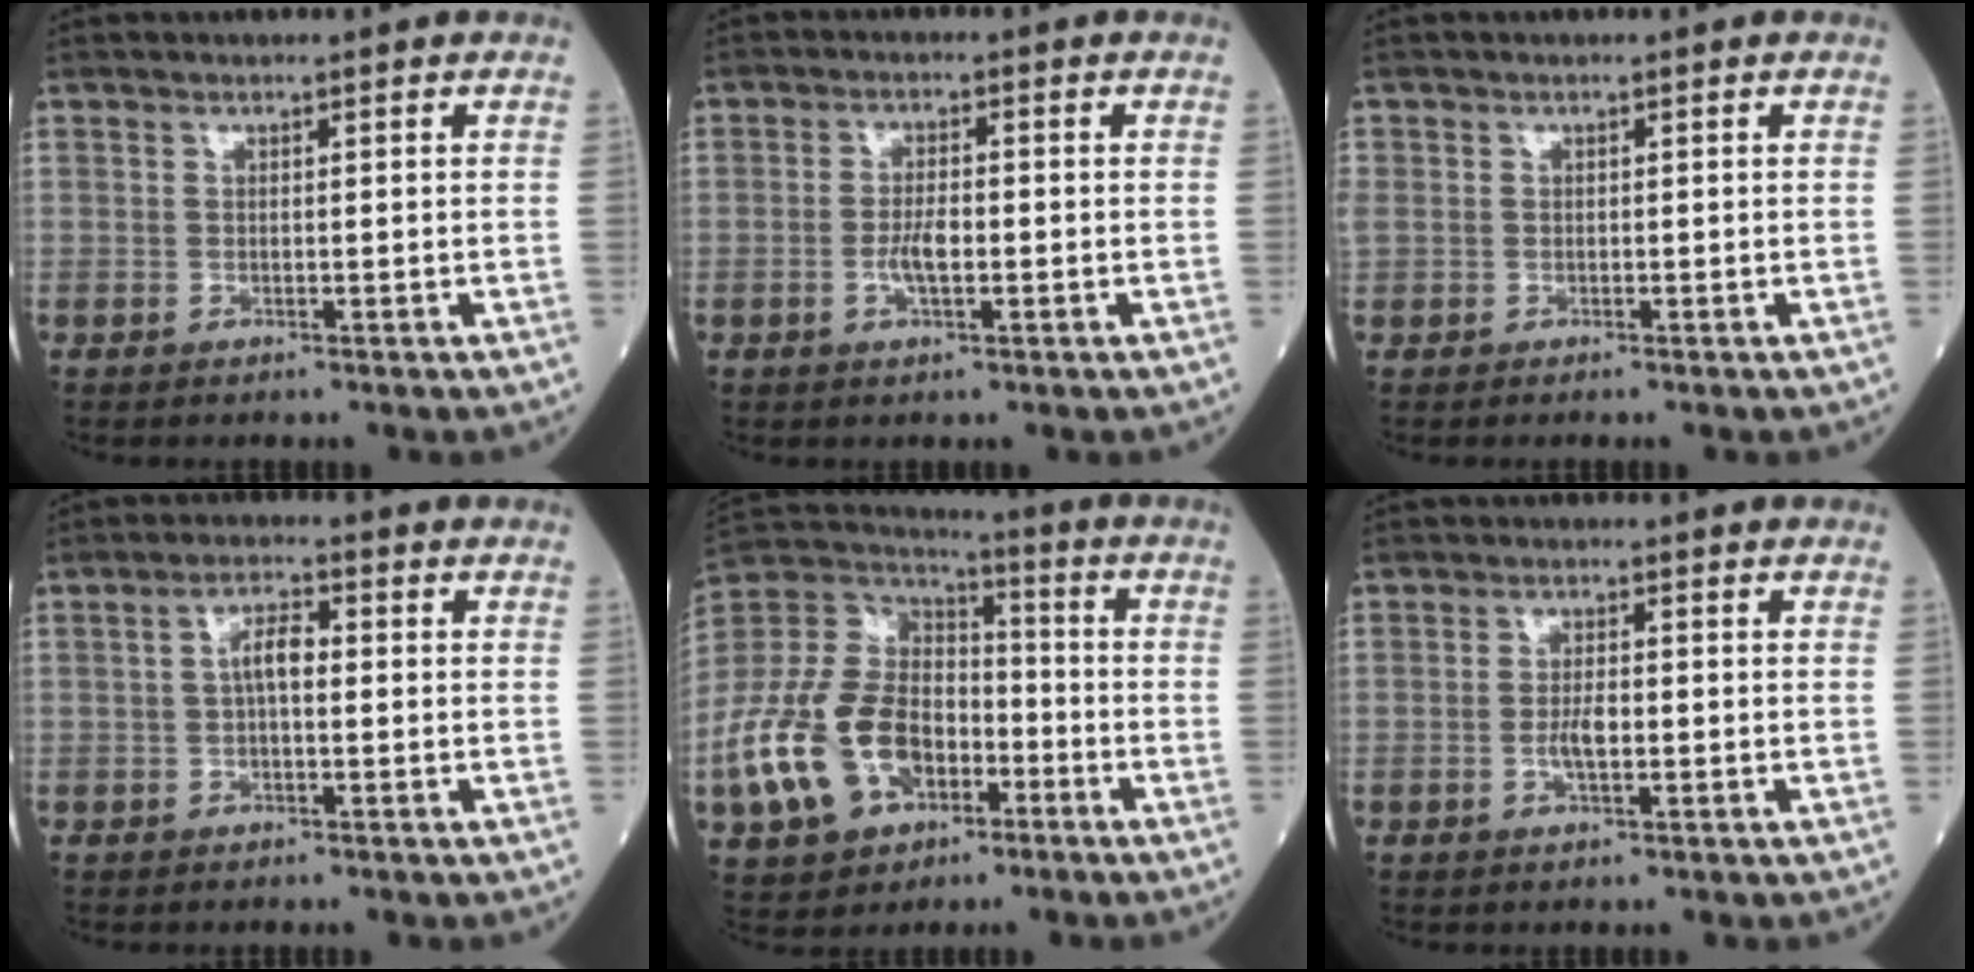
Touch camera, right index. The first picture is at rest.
{"total": 3.5, "force": [-0.8, 1.0, 3.3], "torque": [-0.064, 0.001, -0.014]}
{"total": 1.5, "force": [-0.2, 1.3, 0.6], "torque": [-0.031, 0.011, -0.001]}
{"total": 3.6, "force": [0.0, 1.3, 3.4], "torque": [-0.061, 0.013, -0.002]}
{"total": 17.6, "force": [-6.2, 11.6, 11.7], "torque": [-0.271, 0.014, -0.111]}
{"total": 2.9, "force": [-0.6, 0.9, 2.7], "torque": [-0.052, 0.001, -0.011]}